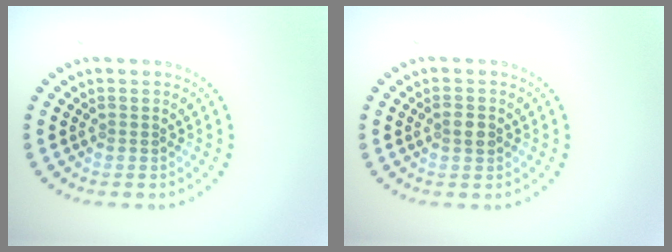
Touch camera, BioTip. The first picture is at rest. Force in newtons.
{"total": 1.3, "press": 1.3, "slide": 0.1}